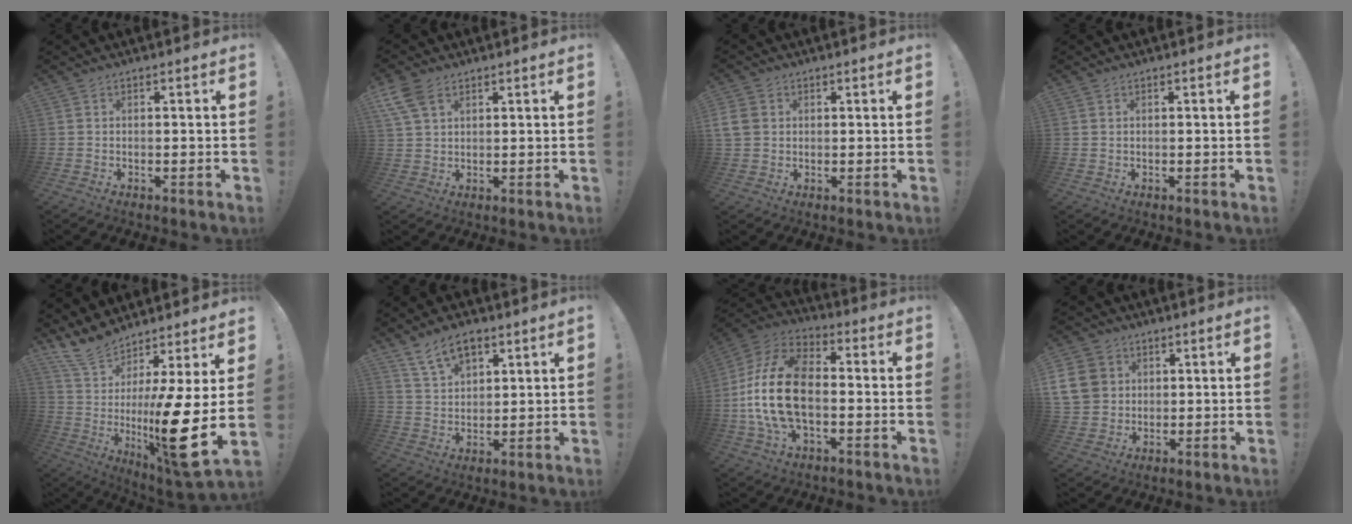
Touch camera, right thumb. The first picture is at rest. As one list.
[{"total": 7.1, "force": [3.8, 4.1, 4.4], "torque": [-0.091, -0.008, 0.076]}, {"total": 5.9, "force": [1.4, 4.9, 3.0], "torque": [-0.071, 0.005, 0.031]}, {"total": 0.0}, {"total": 16.4, "force": [1.3, 0.6, 16.3], "torque": [-0.300, -0.060, 0.026]}, {"total": 9.2, "force": [6.0, 5.0, 4.9], "torque": [-0.082, -0.024, 0.115]}, {"total": 20.5, "force": [-2.4, 12.4, 16.2], "torque": [-0.320, 0.025, -0.034]}, {"total": 11.6, "force": [2.9, 10.1, 5.0], "torque": [-0.090, -0.006, 0.061]}]